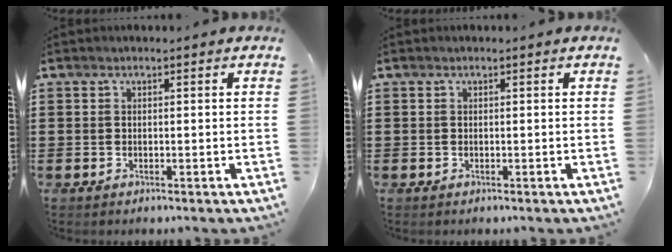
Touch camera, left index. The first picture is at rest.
{"total": 0.0}